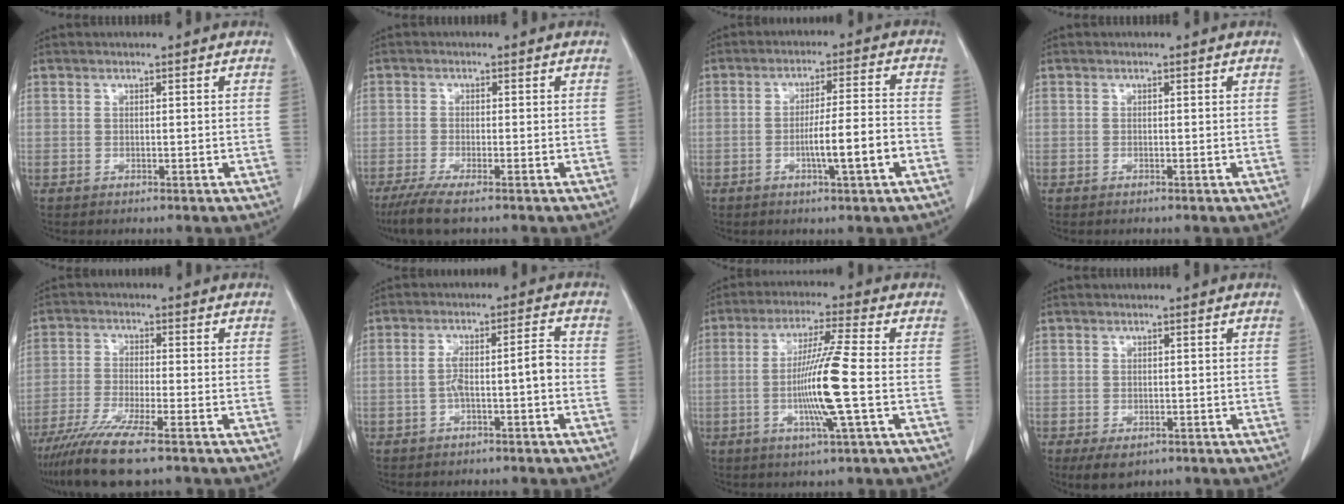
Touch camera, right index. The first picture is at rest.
{"total": 5.5, "force": [-4.0, 0.3, 3.8], "torque": [-0.067, -0.015, -0.069]}
{"total": 8.1, "force": [-2.9, -0.1, 7.6], "torque": [-0.123, 0.004, -0.046]}
{"total": 0.0}
{"total": 9.9, "force": [-7.2, 0.2, 6.7], "torque": [-0.122, -0.027, -0.125]}
{"total": 5.4, "force": [-1.5, 0.7, 5.1], "torque": [-0.091, 0.025, -0.021]}
{"total": 10.6, "force": [-1.8, -1.2, 10.4], "torque": [-0.202, -0.010, -0.037]}
{"total": 3.5, "force": [-2.1, 2.1, 1.8], "torque": [-0.031, -0.005, -0.025]}